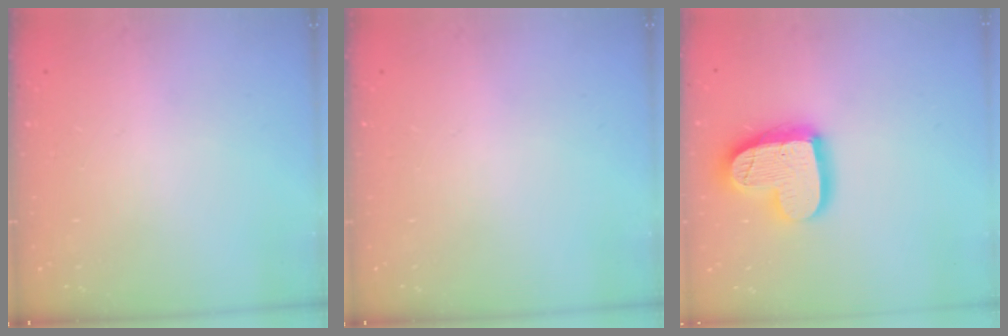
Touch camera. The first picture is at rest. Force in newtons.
{"total": 0.0}
{"total": 17.8, "press": 17.8, "slide": 1.4}